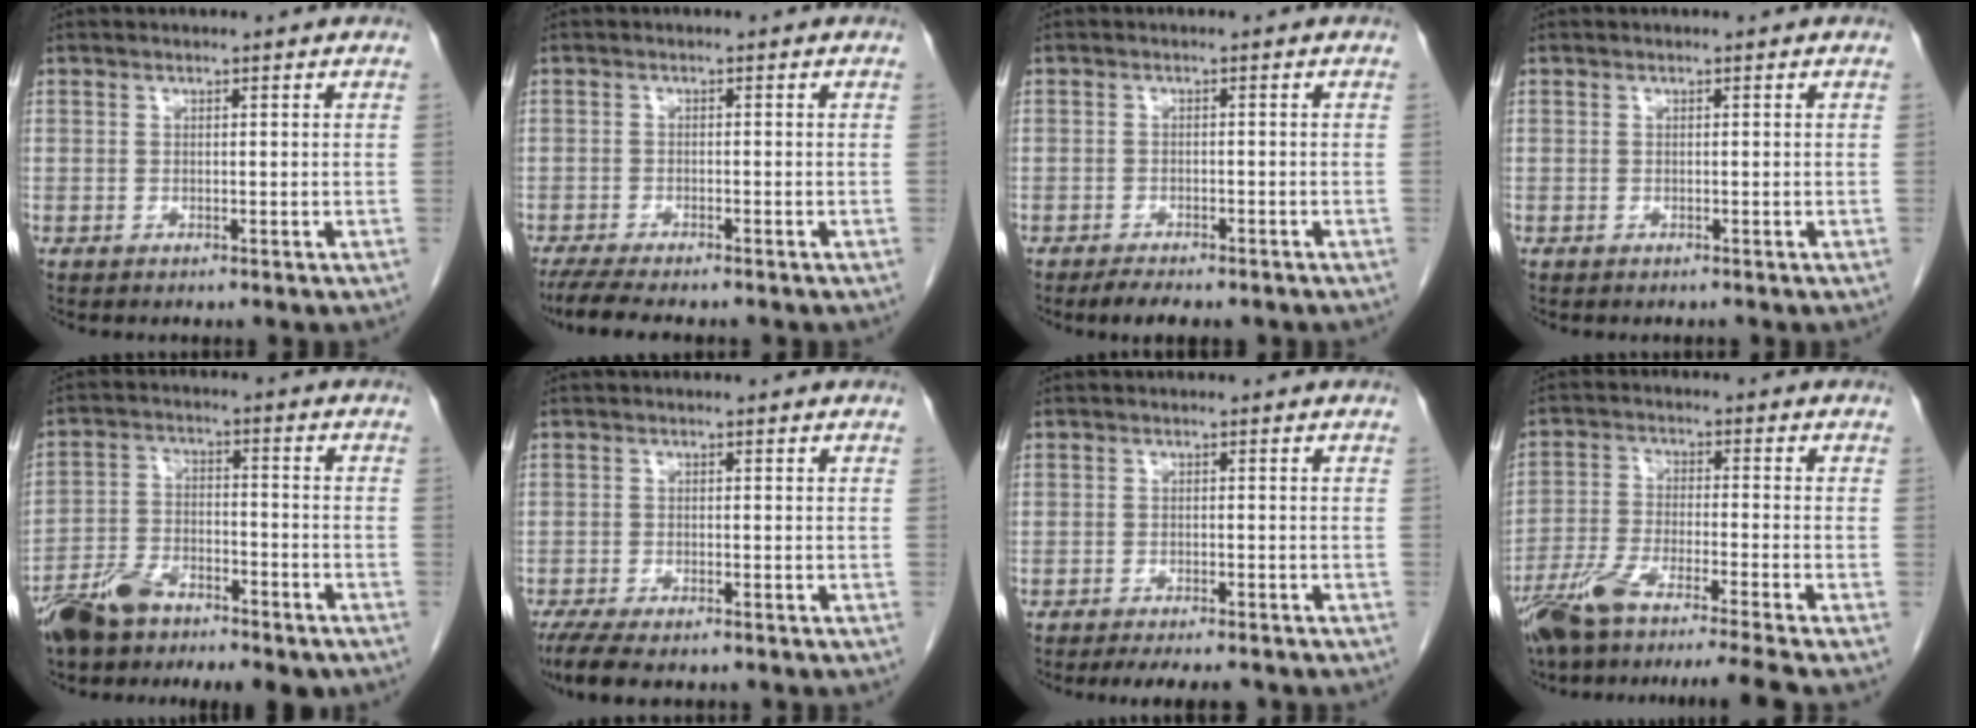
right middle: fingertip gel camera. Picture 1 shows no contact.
{"total": 7.3, "force": [-6.1, 1.2, 3.8], "torque": [-0.060, -0.016, -0.096]}
{"total": 5.3, "force": [-4.3, 0.7, 2.9], "torque": [-0.038, -0.009, -0.065]}
{"total": 0.0}
{"total": 10.7, "force": [-8.2, 4.2, 5.4], "torque": [-0.107, 0.002, -0.144]}
{"total": 7.0, "force": [-5.5, 1.9, 3.9], "torque": [-0.064, -0.015, -0.088]}
{"total": 6.9, "force": [-6.1, 1.3, 3.0], "torque": [-0.036, -0.009, -0.084]}
{"total": 13.9, "force": [-11.7, -1.4, 7.4], "torque": [-0.133, -0.027, -0.195]}